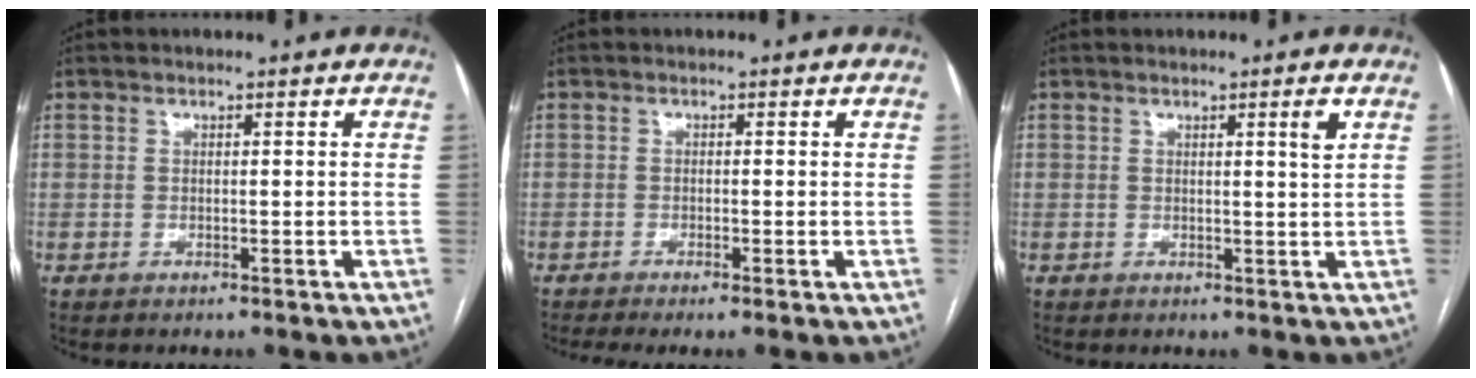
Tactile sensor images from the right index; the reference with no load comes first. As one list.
[{"total": 2.7, "force": [-1.8, -0.1, 2.0], "torque": [-0.034, -0.007, -0.031]}, {"total": 1.9, "force": [0.9, -0.5, 1.6], "torque": [-0.024, -0.006, 0.015]}]